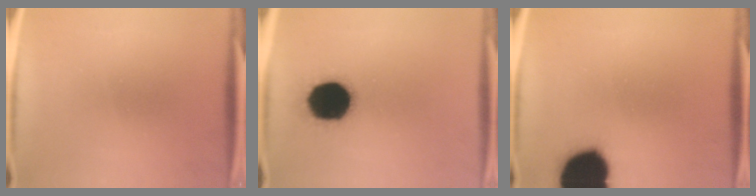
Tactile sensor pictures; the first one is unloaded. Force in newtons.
{"total": 19.0}
{"total": 19.6}